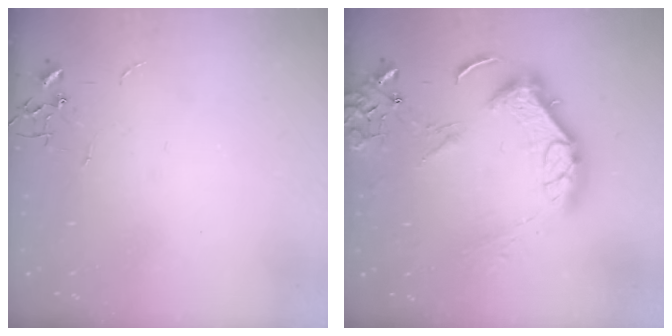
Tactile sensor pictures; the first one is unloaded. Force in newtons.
{"total": 16.2, "press": 16.0, "slide": 2.3}